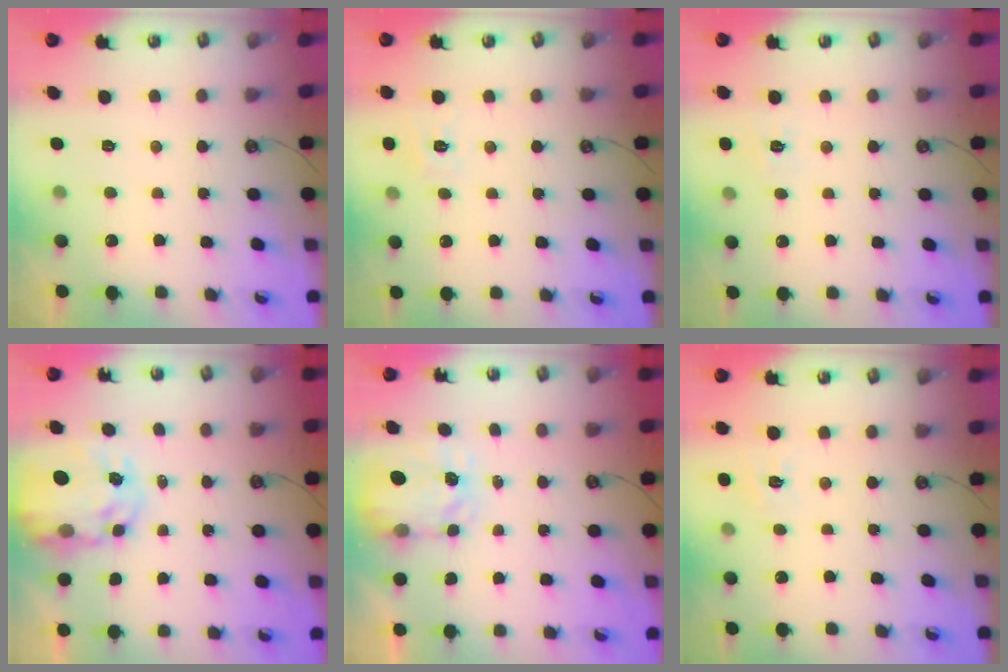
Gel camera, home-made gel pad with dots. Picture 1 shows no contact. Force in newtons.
{"total": 7.4, "press": 7.4, "slide": 0.8}
{"total": 6.3, "press": 6.3, "slide": 0.6}
{"total": 8.4, "press": 8.3, "slide": 0.8}
{"total": 3.7, "press": 3.7, "slide": 0.5}
{"total": 5.9, "press": 5.9, "slide": 0.7}